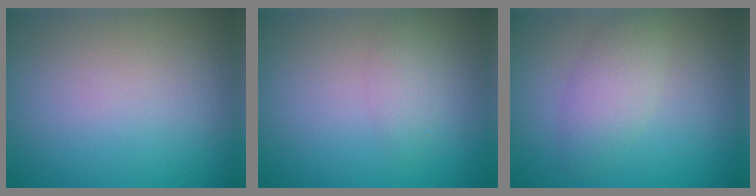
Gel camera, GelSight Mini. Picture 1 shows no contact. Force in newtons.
{"total": 1.6, "press": 1.6, "slide": 0.0}
{"total": 2.9, "press": 2.9, "slide": 0.1}